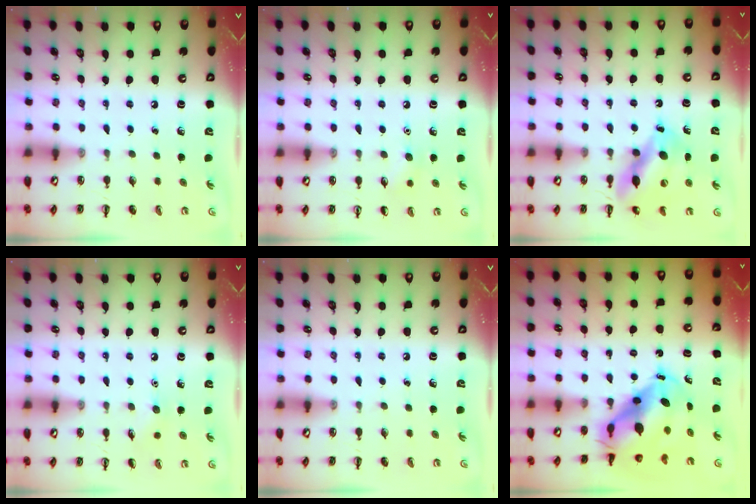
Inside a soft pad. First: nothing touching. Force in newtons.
{"total": 5.3, "press": 5.0, "slide": 1.6}
{"total": 12.0, "press": 11.6, "slide": 3.0}
{"total": 5.4, "press": 5.1, "slide": 1.7}
{"total": 0.0}
{"total": 10.8, "press": 10.6, "slide": 2.4}